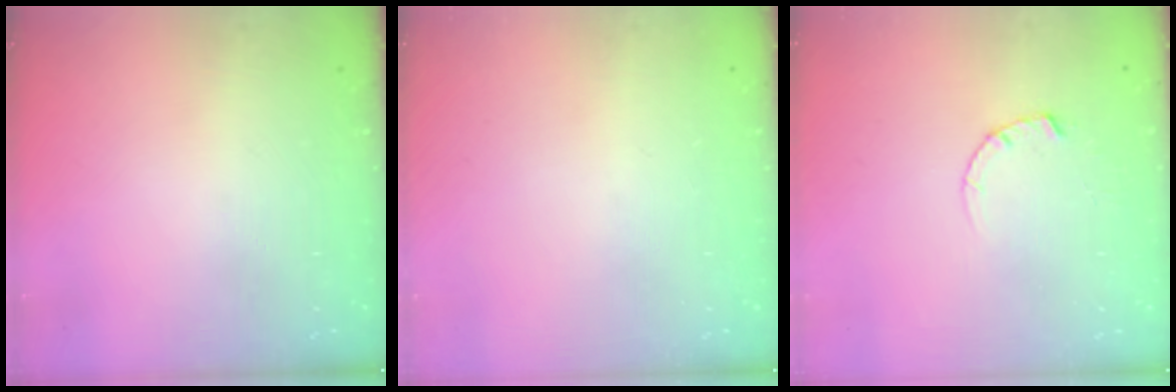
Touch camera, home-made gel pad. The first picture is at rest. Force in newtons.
{"total": 0.0}
{"total": 2.4, "press": 2.4, "slide": 0.3}